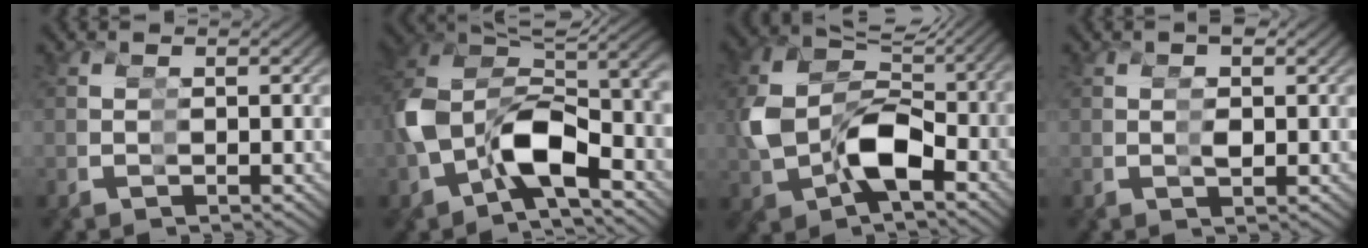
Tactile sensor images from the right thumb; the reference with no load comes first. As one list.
[{"total": 13.8, "force": [-0.7, 9.6, 9.9], "torque": [-0.248, -0.015, 0.003]}, {"total": 11.1, "force": [-1.1, 8.0, 7.6], "torque": [-0.208, -0.032, 0.009]}, {"total": 1.3, "force": [0.9, -0.9, 0.2], "torque": [-0.001, 0.019, 0.008]}]